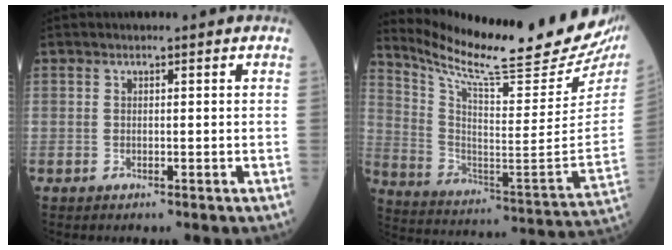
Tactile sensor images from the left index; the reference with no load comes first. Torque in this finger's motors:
{"motor_torque": [0.35, -0.63, 0.17, 0.07]}